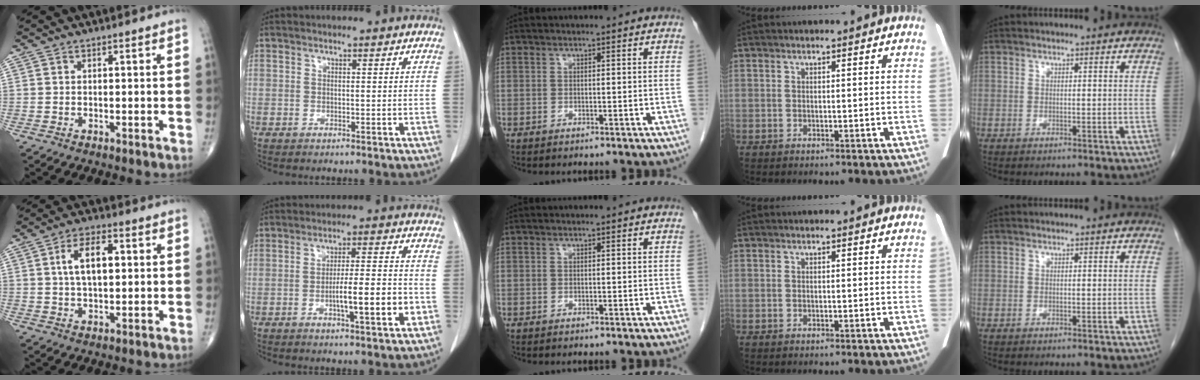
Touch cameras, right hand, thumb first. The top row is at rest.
{"thumb": {"total": 8.3, "force": [1.6, 4.2, 6.9], "torque": [-0.117, 0.008, 0.026]}, "index": {"total": 8.7, "force": [-2.8, 0.8, 8.2], "torque": [-0.131, 0.006, -0.043]}}